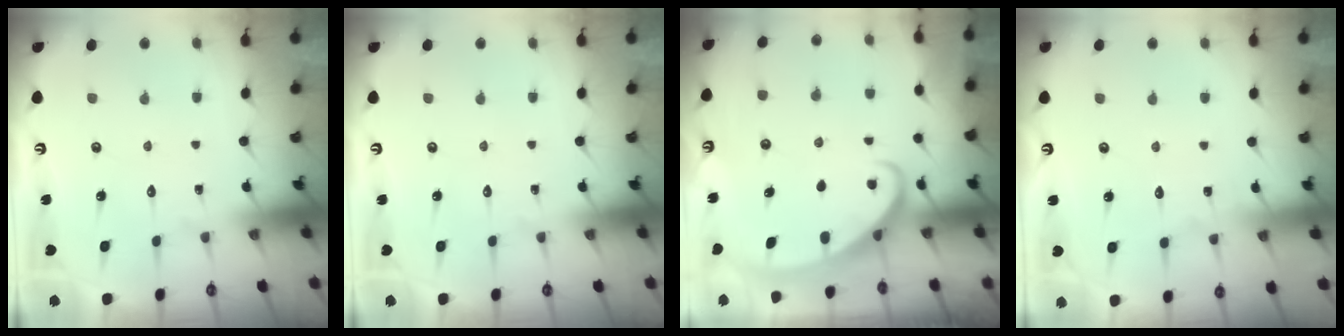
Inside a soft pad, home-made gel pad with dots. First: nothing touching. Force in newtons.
{"total": 0.0}
{"total": 2.4, "press": 2.4, "slide": 0.4}
{"total": 2.4, "press": 2.4, "slide": 0.3}